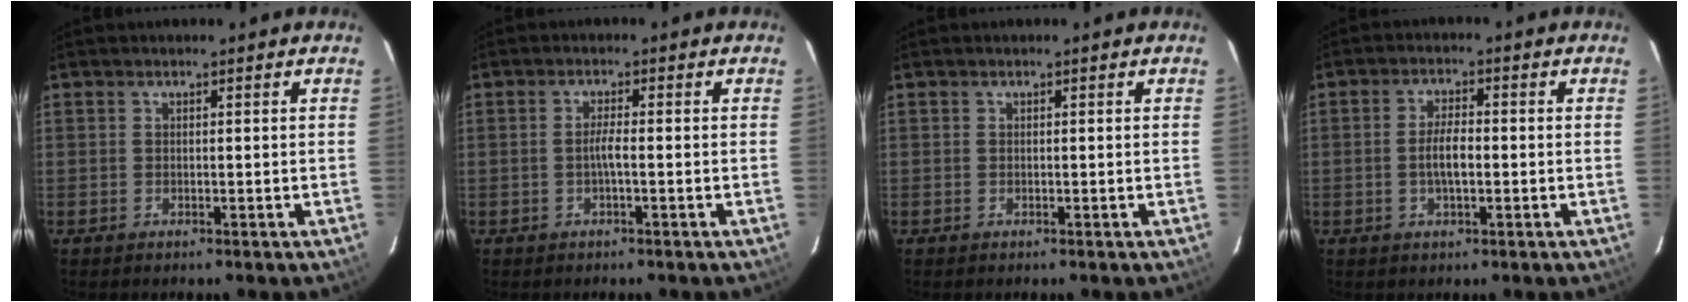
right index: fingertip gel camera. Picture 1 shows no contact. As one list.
[{"total": 1.8, "force": [-0.6, -0.1, 1.7], "torque": [-0.034, 0.001, -0.013]}, {"total": 0.0}, {"total": 4.3, "force": [-0.8, 1.5, 4.0], "torque": [-0.076, 0.002, -0.013]}]